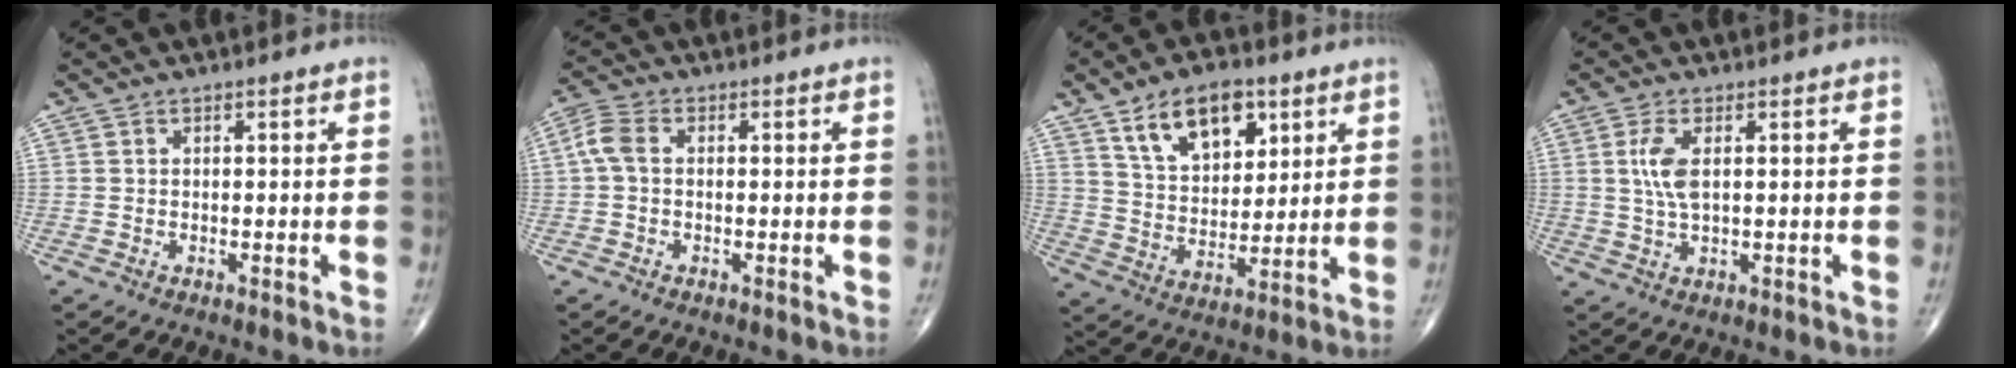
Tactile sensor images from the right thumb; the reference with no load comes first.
{"total": 4.1, "force": [0.1, 2.6, 3.2], "torque": [-0.077, 0.012, -0.005]}
{"total": 14.1, "force": [7.3, 8.1, 9.0], "torque": [-0.114, -0.034, 0.134]}
{"total": 5.0, "force": [1.1, 2.0, 4.4], "torque": [-0.104, -0.006, 0.025]}